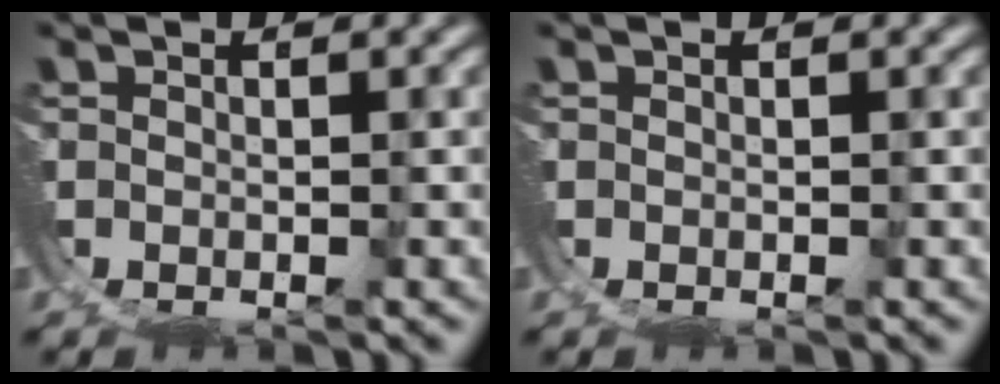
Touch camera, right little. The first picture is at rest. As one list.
[{"total": 0.0}]